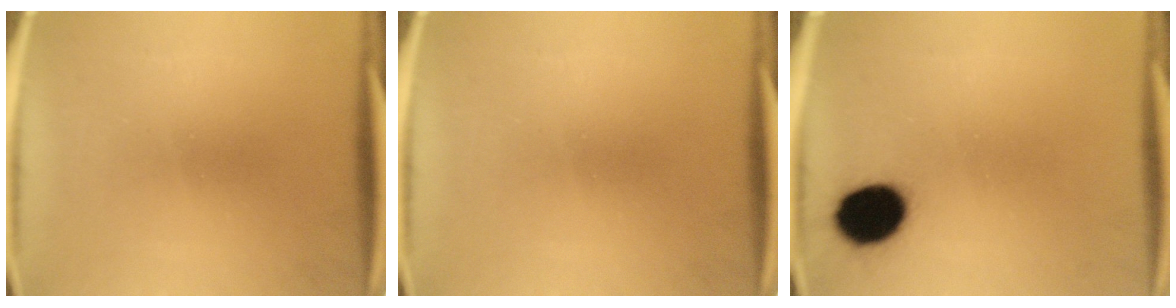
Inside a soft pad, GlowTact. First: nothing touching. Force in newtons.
{"total": 0.0}
{"total": 11.2}